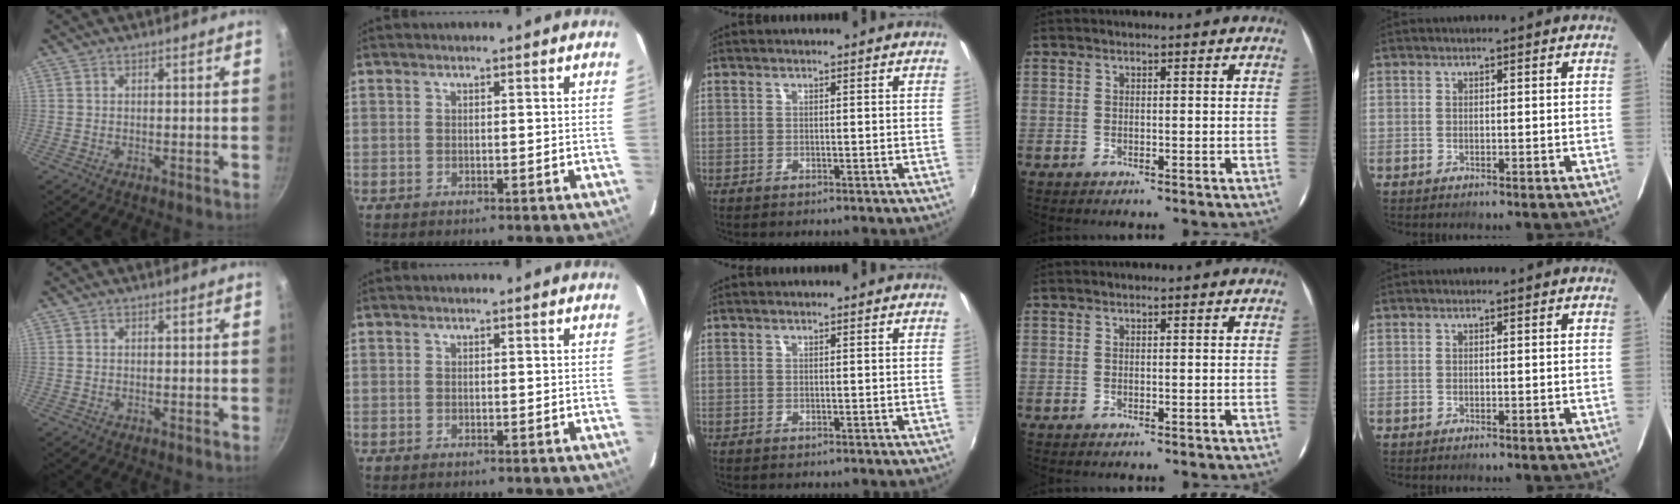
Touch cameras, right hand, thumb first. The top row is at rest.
{}